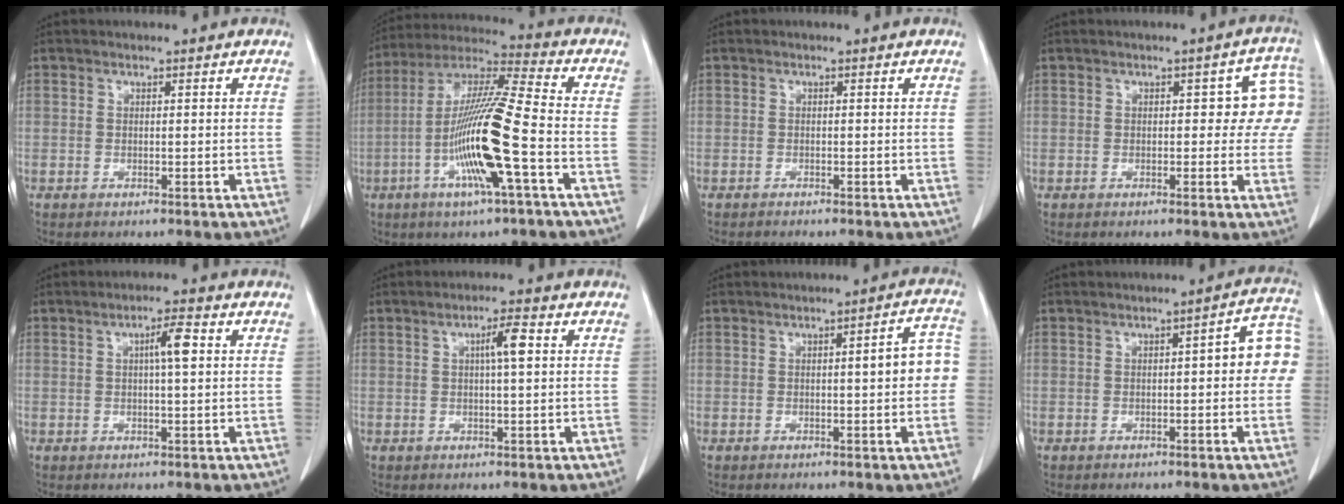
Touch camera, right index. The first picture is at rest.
{"total": 16.0, "force": [-4.5, 0.0, 15.4], "torque": [-0.305, -0.007, -0.092]}
{"total": 0.5, "force": [-0.5, -0.1, 0.0], "torque": [-0.005, -0.002, -0.010]}
{"total": 7.1, "force": [0.9, 3.5, 6.1], "torque": [-0.047, 0.029, 0.007]}
{"total": 3.9, "force": [0.8, 0.3, 3.8], "torque": [-0.064, 0.005, 0.012]}
{"total": 3.8, "force": [0.9, 0.2, 3.7], "torque": [-0.063, 0.005, 0.014]}
{"total": 5.8, "force": [-0.1, 1.2, 5.7], "torque": [-0.067, 0.022, -0.005]}
{"total": 7.2, "force": [0.3, 1.7, 7.0], "torque": [-0.079, 0.031, -0.002]}